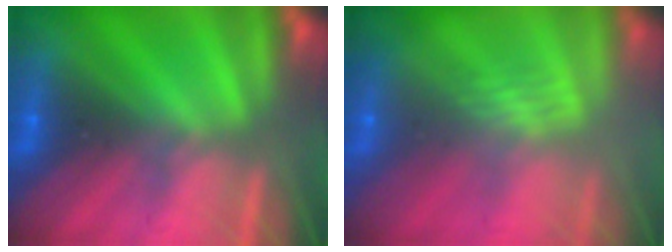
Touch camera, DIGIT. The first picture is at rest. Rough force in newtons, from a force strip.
{"total": 2.3}